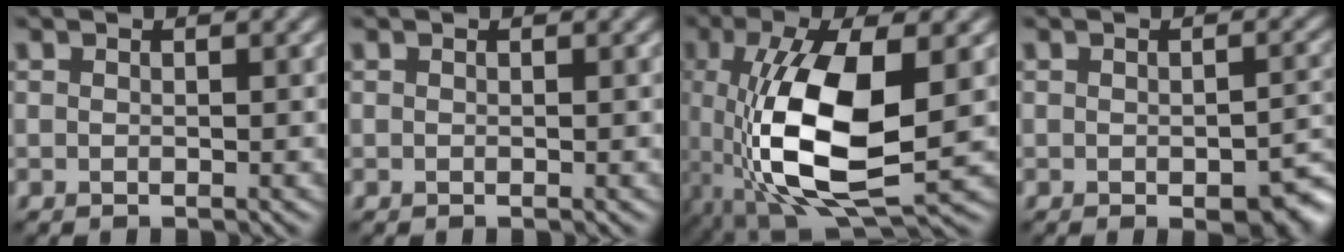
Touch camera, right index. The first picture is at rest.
{"total": 0.0}
{"total": 10.8, "force": [-0.9, 4.2, 9.9], "torque": [-0.198, -0.006, -0.014]}
{"total": 4.8, "force": [-1.8, 1.9, 4.0], "torque": [-0.049, -0.005, -0.019]}